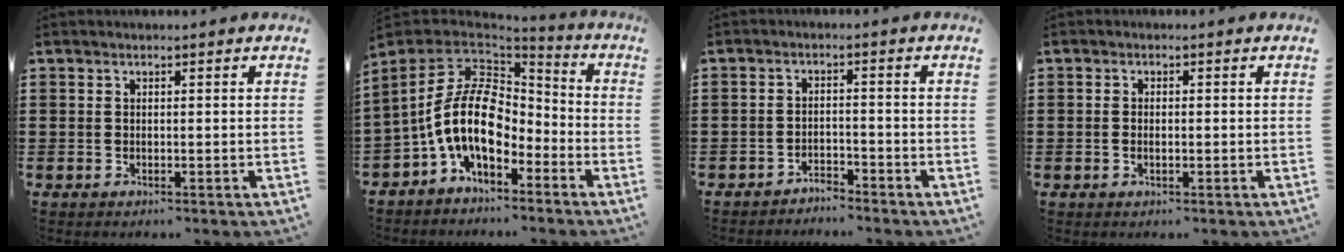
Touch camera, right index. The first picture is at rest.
{"total": 13.9, "force": [-2.8, 8.4, 10.8], "torque": [-0.254, 0.010, -0.063]}
{"total": 2.7, "force": [-2.7, 0.1, -0.1], "torque": [-0.008, -0.001, -0.058]}
{"total": 1.2, "force": [-0.3, 0.4, 1.1], "torque": [-0.021, 0.000, -0.004]}